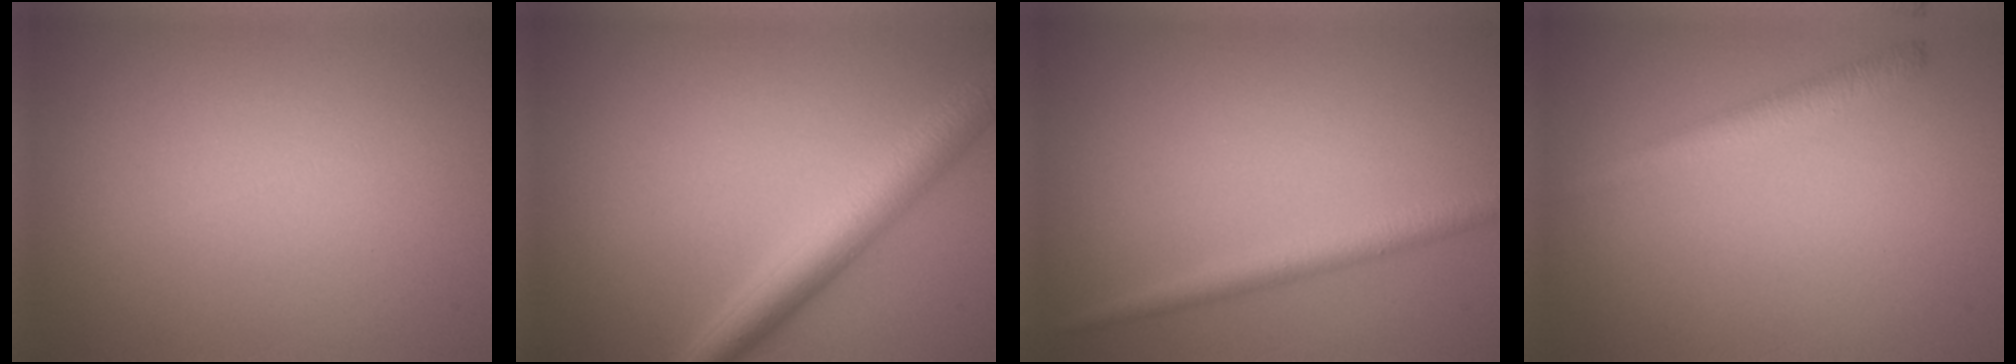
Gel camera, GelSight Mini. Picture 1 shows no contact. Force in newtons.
{"total": 4.8, "press": 4.8, "slide": 0.1}
{"total": 2.3, "press": 2.3, "slide": 0.1}
{"total": 2.2, "press": 2.2, "slide": 0.0}